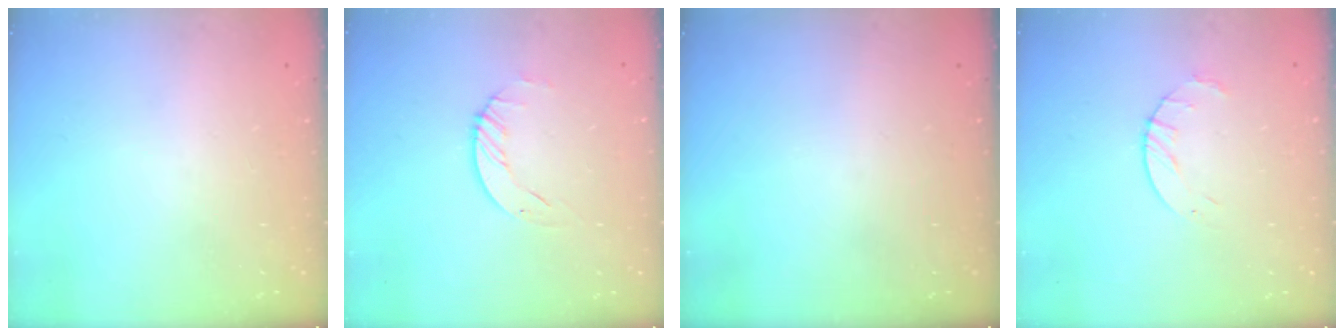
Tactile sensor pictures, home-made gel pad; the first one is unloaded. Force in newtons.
{"total": 2.3, "press": 2.3, "slide": 0.3}
{"total": 0.0}
{"total": 3.5, "press": 3.5, "slide": 0.4}